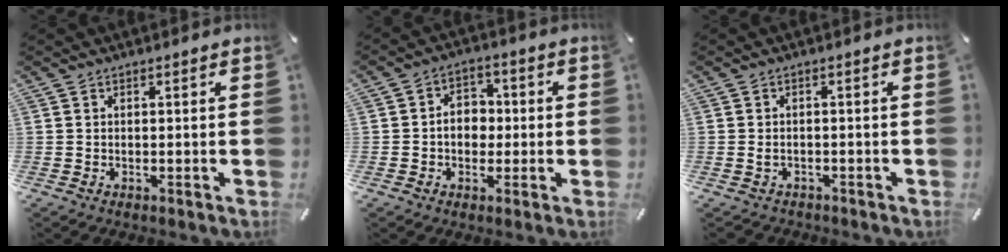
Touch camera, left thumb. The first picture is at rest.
{"total": 6.2, "force": [-0.6, 5.1, 3.4], "torque": [-0.053, 0.010, -0.013]}
{"total": 2.0, "force": [-0.8, 1.5, 0.9], "torque": [-0.027, 0.000, -0.020]}